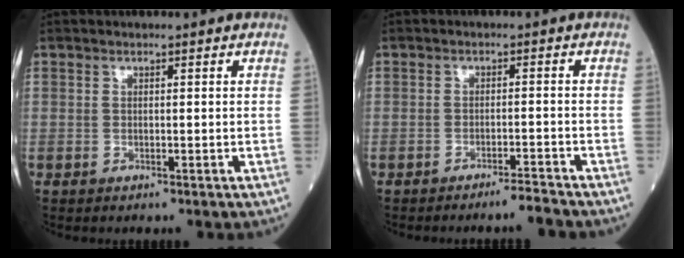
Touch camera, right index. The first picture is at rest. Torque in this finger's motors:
{"motor_torque": [-0.13, -0.07, -0.08, -0.01]}